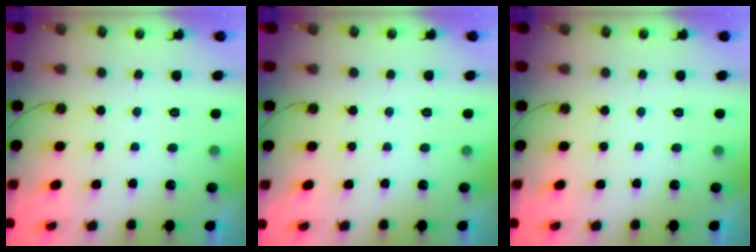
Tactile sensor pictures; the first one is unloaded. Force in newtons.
{"total": 0.0}
{"total": 0.0}